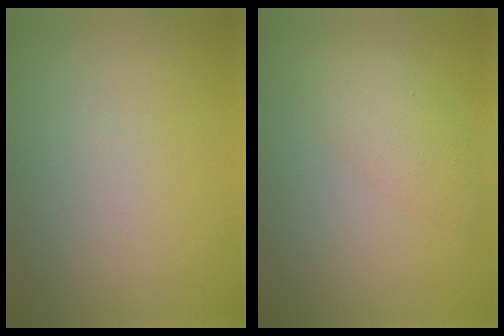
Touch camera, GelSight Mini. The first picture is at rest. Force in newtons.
{"total": 1.9, "press": 1.9, "slide": 0.2}